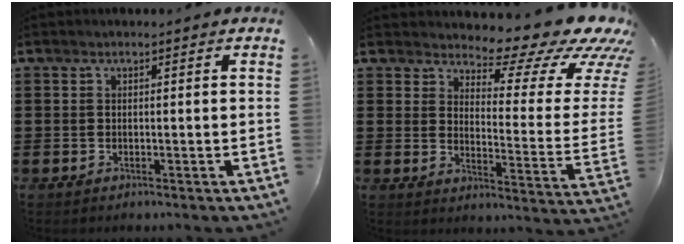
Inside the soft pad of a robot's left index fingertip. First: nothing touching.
{"total": 10.4, "force": [8.2, 2.8, 5.8], "torque": [-0.087, -0.067, 0.136]}